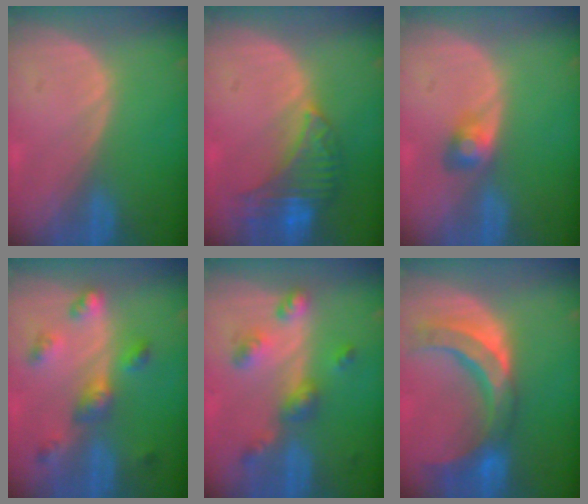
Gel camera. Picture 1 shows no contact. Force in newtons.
{"total": 8.1, "press": 7.3, "slide": 3.5}
{"total": 2.7, "press": 2.7, "slide": 0.3}
{"total": 6.0, "press": 5.8, "slide": 1.7}
{"total": 6.6, "press": 5.8, "slide": 3.2}
{"total": 10.6, "press": 9.3, "slide": 5.0}